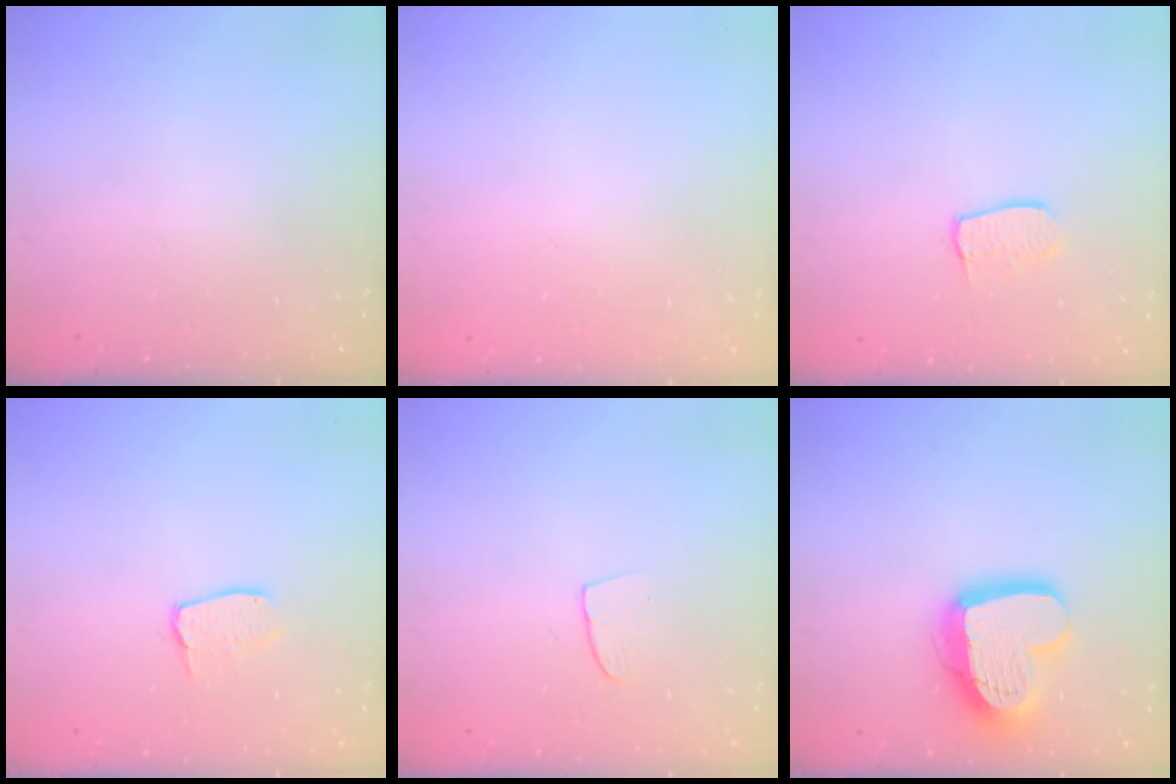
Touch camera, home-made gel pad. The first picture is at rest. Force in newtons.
{"total": 0.6, "press": 0.6, "slide": 0.1}
{"total": 6.3, "press": 6.3, "slide": 0.2}
{"total": 6.1, "press": 6.0, "slide": 0.4}
{"total": 5.2, "press": 5.2, "slide": 0.4}
{"total": 17.7, "press": 17.6, "slide": 1.6}